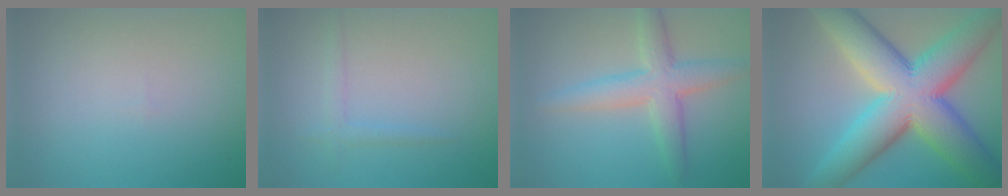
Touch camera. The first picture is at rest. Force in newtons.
{"total": 1.4, "press": 1.4, "slide": 0.0}
{"total": 4.7, "press": 4.7, "slide": 0.1}
{"total": 14.0, "press": 14.0, "slide": 0.7}